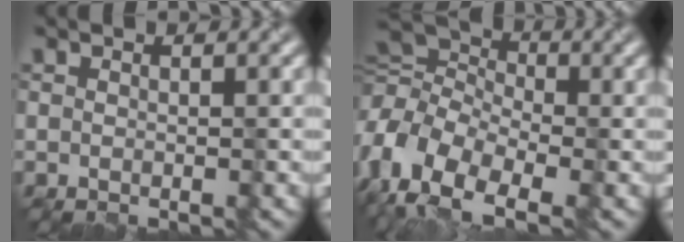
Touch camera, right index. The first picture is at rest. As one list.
[{"total": 11.6, "force": [-3.8, 7.9, 7.6], "torque": [-0.191, 0.003, -0.069]}]